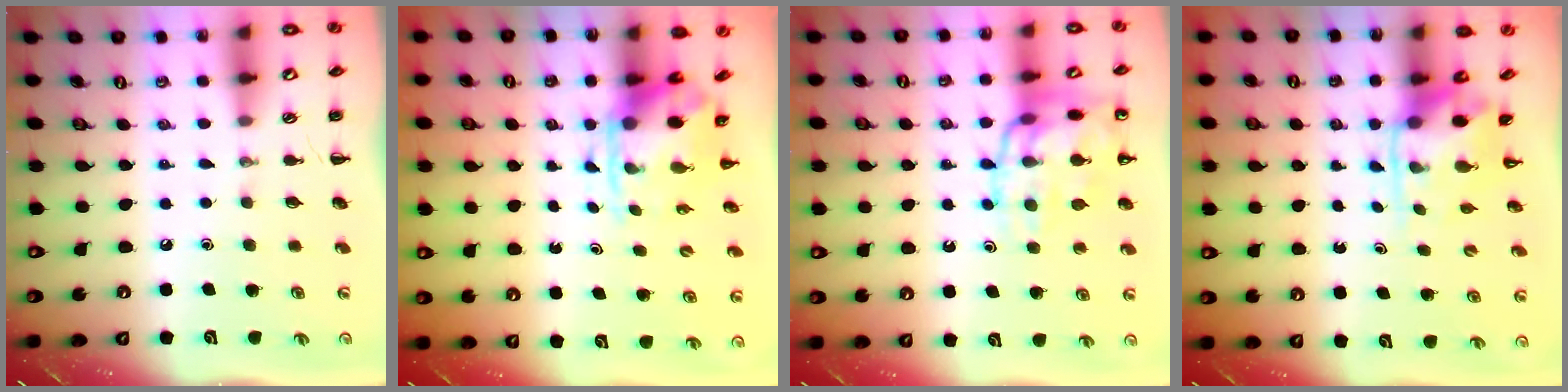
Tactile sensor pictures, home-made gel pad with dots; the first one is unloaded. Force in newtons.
{"total": 3.7, "press": 3.6, "slide": 0.9}
{"total": 16.8, "press": 16.7, "slide": 1.9}
{"total": 3.5, "press": 3.4, "slide": 0.8}